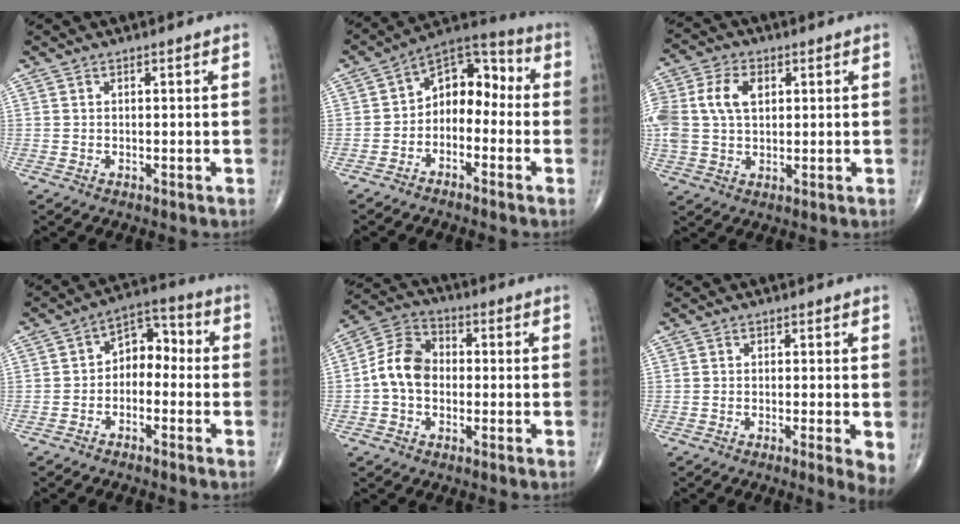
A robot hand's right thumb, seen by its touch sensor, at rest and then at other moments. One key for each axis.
{"total": 10.0, "fx": -1.9, "fy": 7.0, "fz": 7.0, "tx": -0.068, "ty": 0.055, "tz": -0.053}
{"total": 14.0, "fx": 3.0, "fy": 9.7, "fz": 9.7, "tx": -0.239, "ty": 0.015, "tz": 0.057}
{"total": 7.1, "fx": -1.4, "fy": 5.0, "fz": 4.9, "tx": -0.045, "ty": 0.043, "tz": -0.041}
{"total": 9.2, "fx": -0.9, "fy": 6.9, "fz": 6.0, "tx": -0.100, "ty": 0.031, "tz": -0.031}
{"total": 4.0, "fx": -1.2, "fy": 0.4, "fz": 3.8, "tx": -0.066, "ty": -0.012, "tz": -0.024}